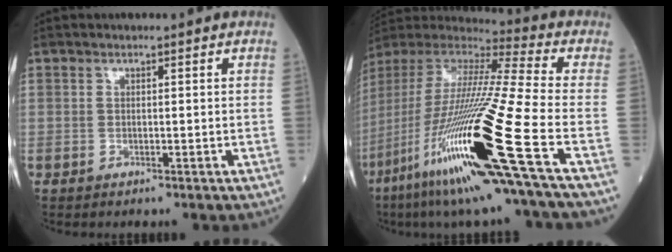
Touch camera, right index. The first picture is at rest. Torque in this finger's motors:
{"motor_torque": [2.14, 0.00, 1.05, 0.21]}